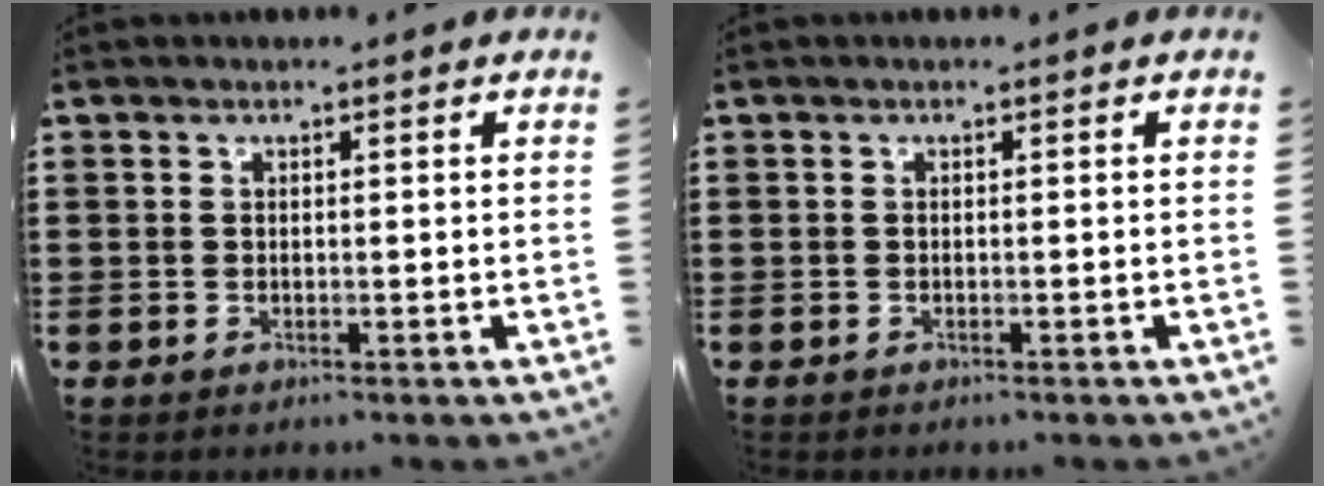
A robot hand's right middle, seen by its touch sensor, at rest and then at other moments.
{"total": 0.0}